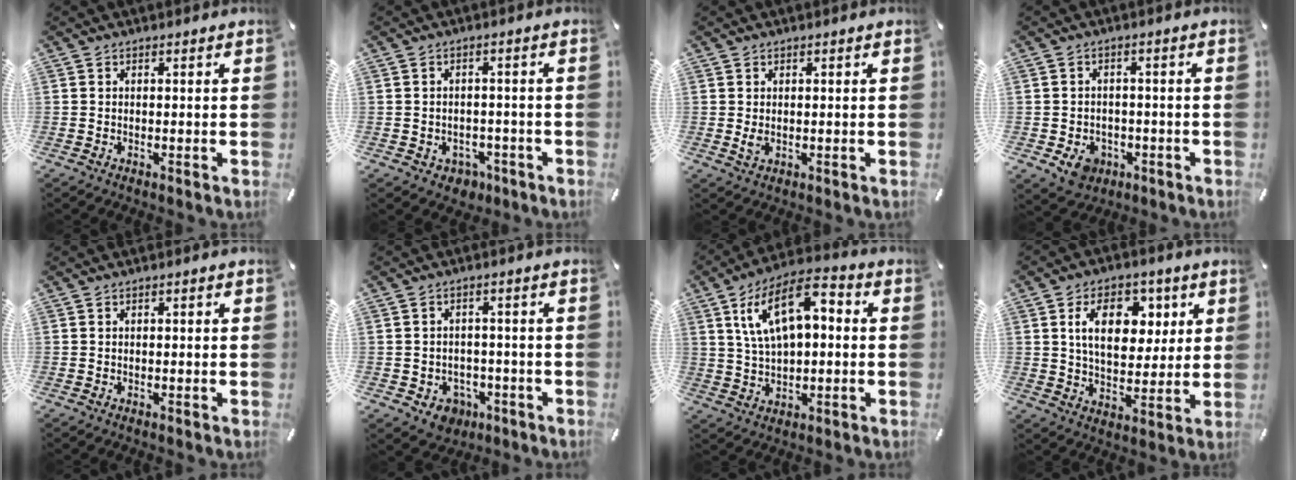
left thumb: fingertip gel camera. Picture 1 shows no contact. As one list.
[{"total": 3.8, "force": [-1.2, 3.3, 1.3], "torque": [-0.015, 0.005, -0.023]}, {"total": 1.6, "force": [0.2, 1.0, 1.2], "torque": [-0.030, -0.002, 0.001]}, {"total": 6.0, "force": [-2.4, 4.9, 2.6], "torque": [-0.038, 0.010, -0.044]}, {"total": 0.5, "force": [-0.1, 0.3, 0.5], "torque": [-0.008, 0.000, -0.003]}, {"total": 5.0, "force": [-2.0, 4.4, 1.5], "torque": [-0.020, 0.015, -0.035]}, {"total": 13.8, "force": [4.7, 7.7, 10.5], "torque": [-0.201, 0.003, 0.084]}, {"total": 13.5, "force": [4.5, 8.9, 9.0], "torque": [-0.134, 0.001, 0.076]}]